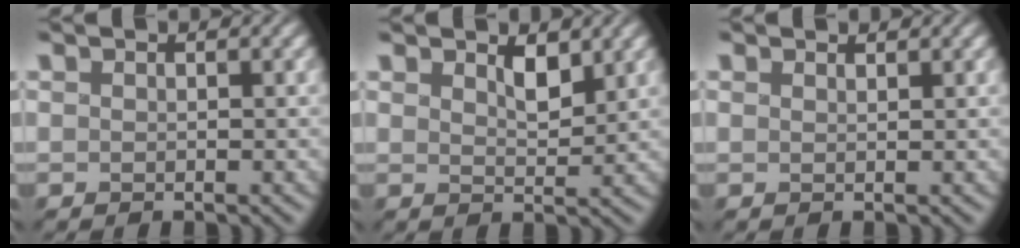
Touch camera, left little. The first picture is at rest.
{"total": 1.9, "force": [1.1, 0.7, 1.4], "torque": [-0.029, -0.004, 0.017]}
{"total": 0.7, "force": [0.7, 0.1, 0.1], "torque": [-0.005, 0.001, 0.012]}